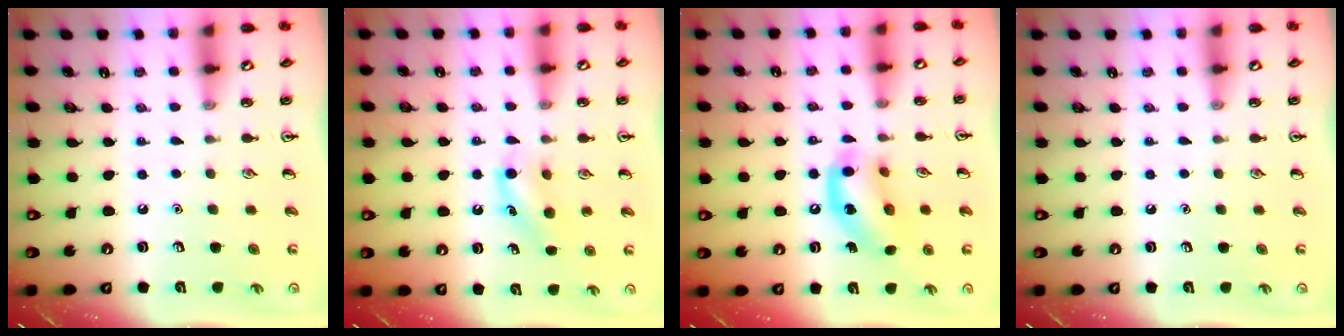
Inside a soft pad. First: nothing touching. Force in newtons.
{"total": 8.2, "press": 8.0, "slide": 1.8}
{"total": 13.0, "press": 12.8, "slide": 2.5}
{"total": 0.0}